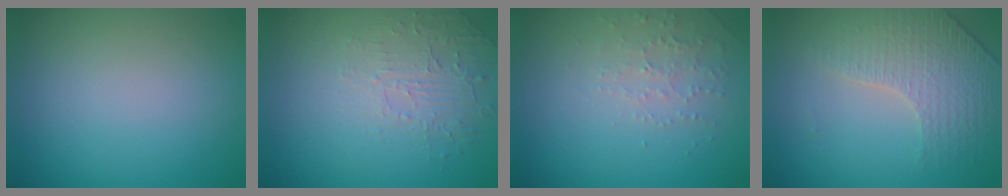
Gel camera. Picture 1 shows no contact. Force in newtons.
{"total": 1.9, "press": 1.0, "slide": 1.6}
{"total": 1.9, "press": 1.8, "slide": 0.6}
{"total": 4.1, "press": 3.1, "slide": 2.7}